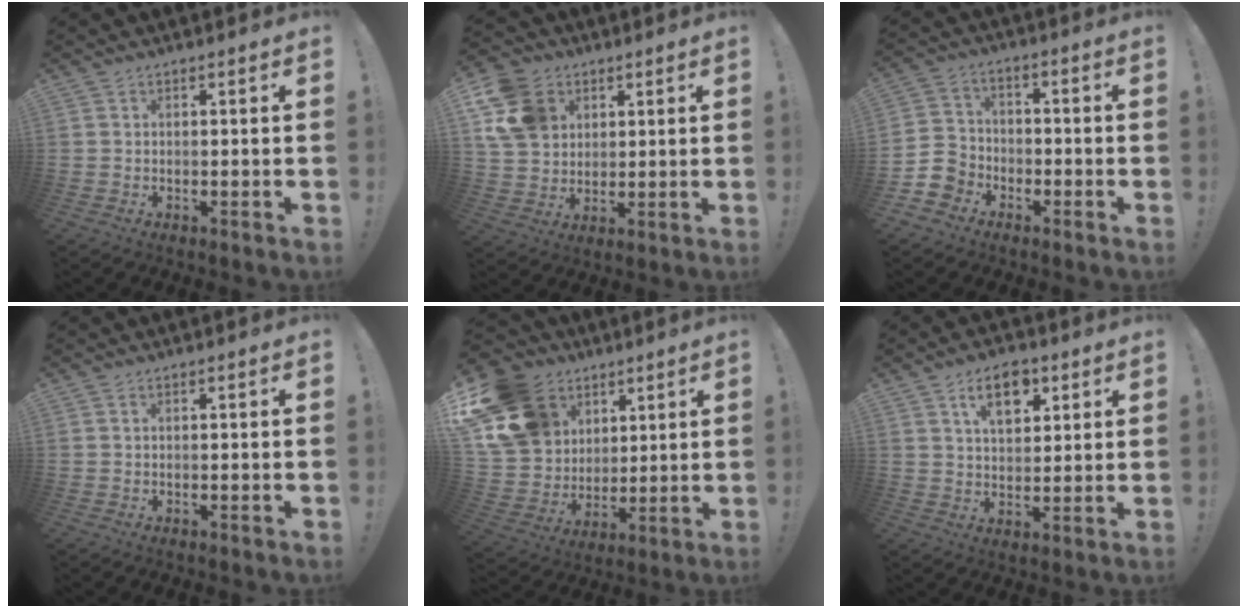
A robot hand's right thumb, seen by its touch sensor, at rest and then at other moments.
{"total": 14.7, "force": [5.2, 11.9, 6.9], "torque": [-0.123, -0.017, 0.109]}
{"total": 8.4, "force": [-5.4, 6.1, 1.8], "torque": [-0.040, 0.043, -0.102]}
{"total": 0.0}
{"total": 19.3, "force": [8.5, 15.4, 7.9], "torque": [-0.146, -0.034, 0.191]}
{"total": 9.9, "force": [5.1, 5.9, 6.1], "torque": [-0.090, -0.010, 0.091]}